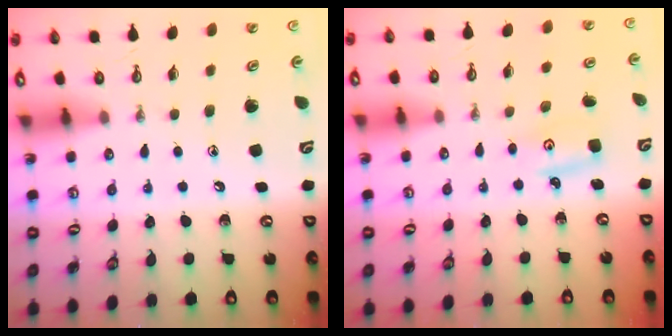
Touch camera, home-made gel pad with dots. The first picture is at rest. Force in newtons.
{"total": 2.9, "press": 2.9, "slide": 0.3}